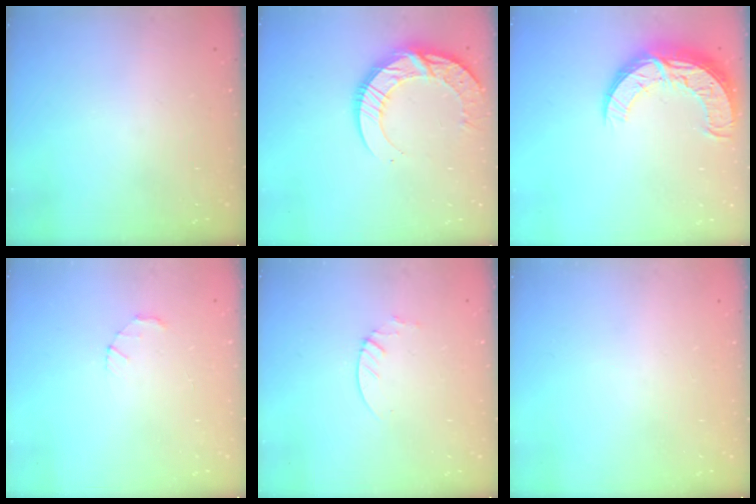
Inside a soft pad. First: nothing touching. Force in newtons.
{"total": 14.6, "press": 14.6, "slide": 1.2}
{"total": 13.9, "press": 13.9, "slide": 1.3}
{"total": 1.4, "press": 1.3, "slide": 0.3}
{"total": 1.9, "press": 1.9, "slide": 0.2}
{"total": 0.0}